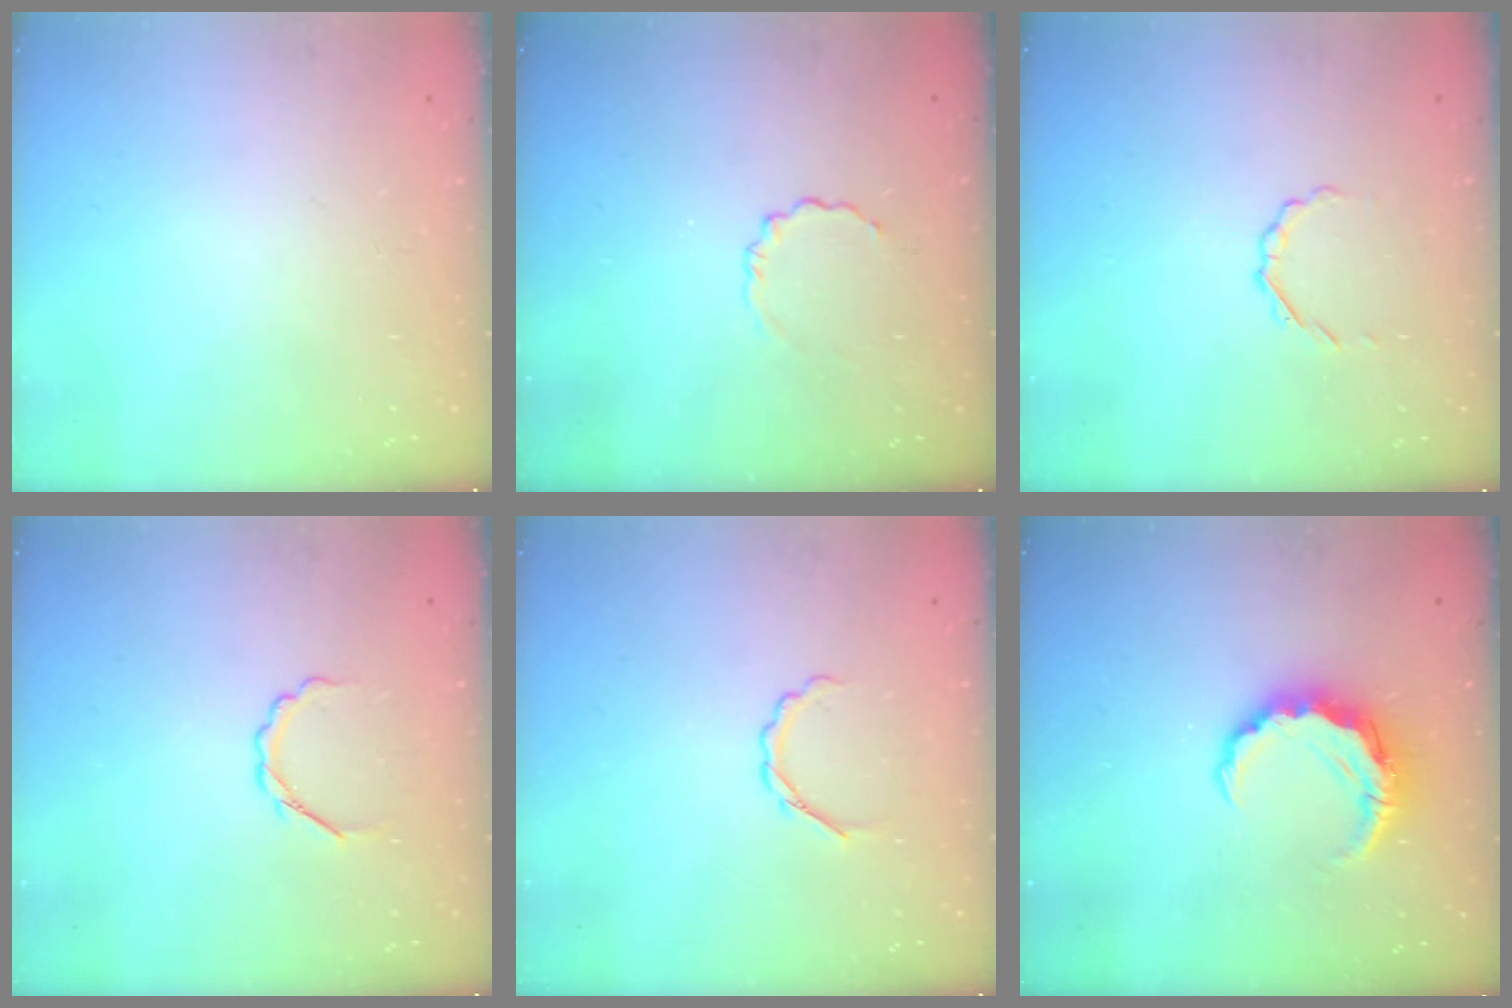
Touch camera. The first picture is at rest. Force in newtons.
{"total": 3.5, "press": 3.2, "slide": 1.2}
{"total": 2.2, "press": 2.1, "slide": 0.7}
{"total": 3.4, "press": 3.2, "slide": 1.0}
{"total": 3.0, "press": 2.8, "slide": 0.9}
{"total": 7.9, "press": 7.9, "slide": 0.4}